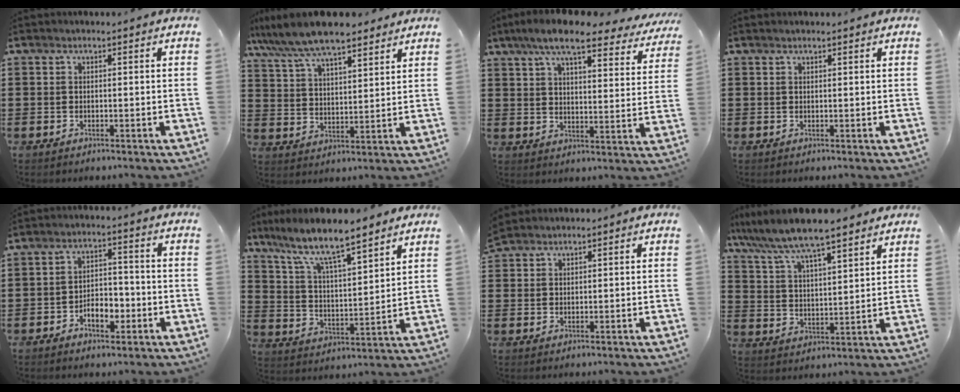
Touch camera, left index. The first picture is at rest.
{"total": 9.1, "force": [7.9, 1.6, 4.3], "torque": [-0.109, -0.021, 0.144]}
{"total": 9.6, "force": [7.8, 1.1, 5.5], "torque": [-0.124, -0.028, 0.136]}
{"total": 0.7, "force": [0.6, 0.0, 0.3], "torque": [-0.006, -0.002, 0.012]}
{"total": 4.9, "force": [-2.3, 2.6, 3.4], "torque": [-0.052, 0.005, -0.044]}
{"total": 8.2, "force": [6.7, 1.3, 4.5], "torque": [-0.116, -0.036, 0.111]}
{"total": 2.1, "force": [2.0, 0.6, 0.0], "torque": [-0.006, 0.002, 0.042]}
{"total": 7.2, "force": [6.4, 0.3, 3.2], "torque": [-0.089, -0.033, 0.108]}